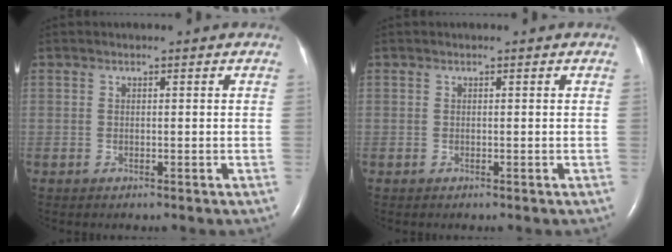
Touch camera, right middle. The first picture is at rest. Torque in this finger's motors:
{"motor_torque": [0.00, 0.00, 0.00, 0.01]}